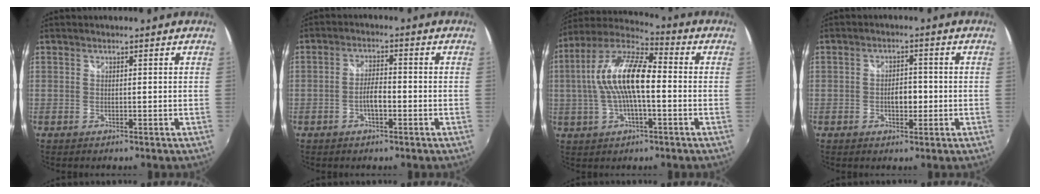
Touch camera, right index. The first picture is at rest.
{"total": 3.6, "force": [-1.5, 1.2, 3.1], "torque": [-0.063, 0.005, -0.027]}
{"total": 15.0, "force": [-0.3, 5.1, 14.1], "torque": [-0.270, 0.016, -0.015]}
{"total": 3.6, "force": [-0.8, 2.1, 2.8], "torque": [-0.047, 0.002, -0.013]}